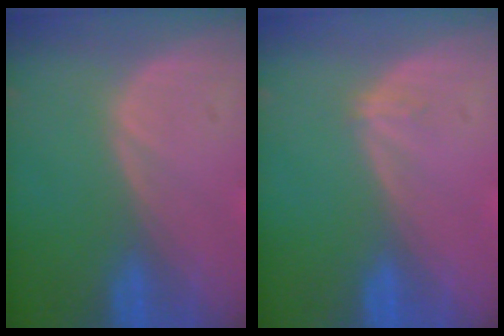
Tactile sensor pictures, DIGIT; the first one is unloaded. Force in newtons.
{"total": 0.9, "press": 0.6, "slide": 0.6}